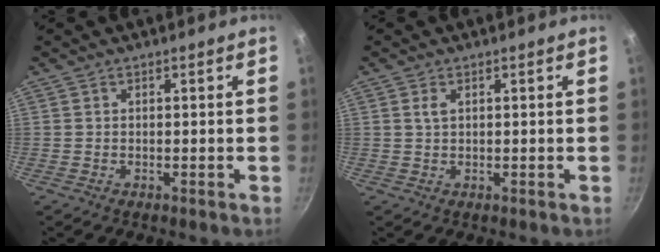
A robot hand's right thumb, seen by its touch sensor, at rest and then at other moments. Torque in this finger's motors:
{"motor_torque": [-0.71, 0.04, -0.30, 0.15, 0.05]}